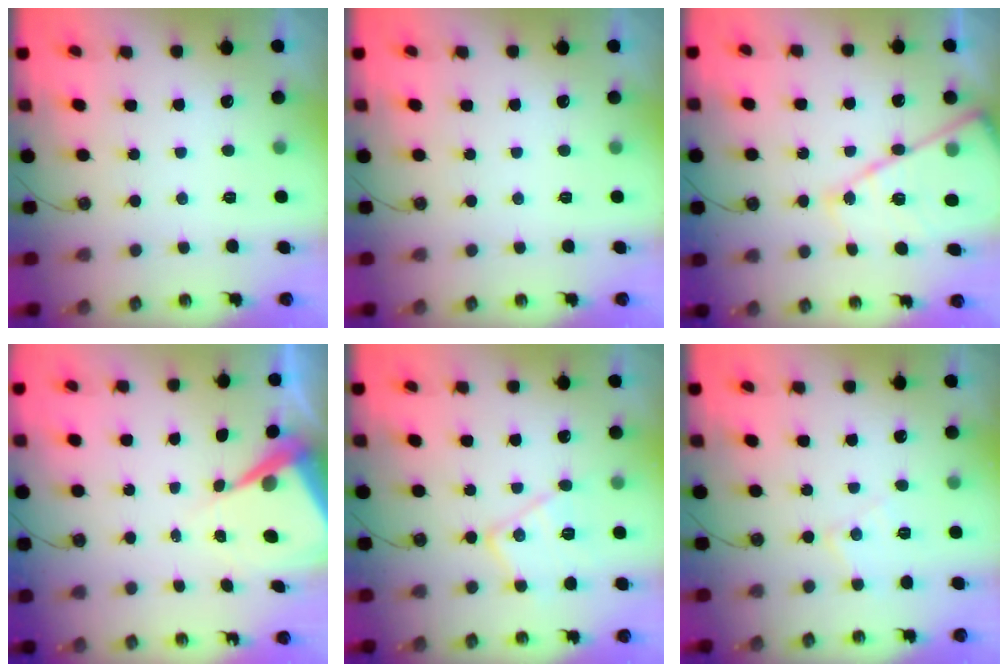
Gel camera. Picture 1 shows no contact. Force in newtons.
{"total": 0.0}
{"total": 18.0, "press": 17.9, "slide": 1.9}
{"total": 8.7, "press": 8.6, "slide": 0.9}
{"total": 13.6, "press": 13.6, "slide": 0.9}
{"total": 6.9, "press": 6.8, "slide": 0.6}